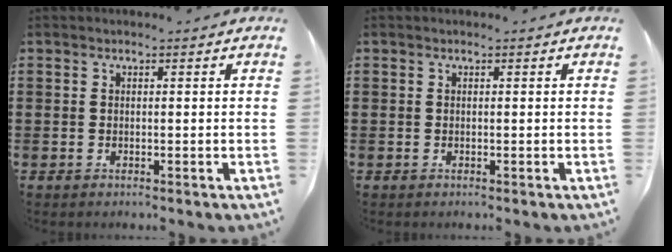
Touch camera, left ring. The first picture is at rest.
{"total": 0.0}